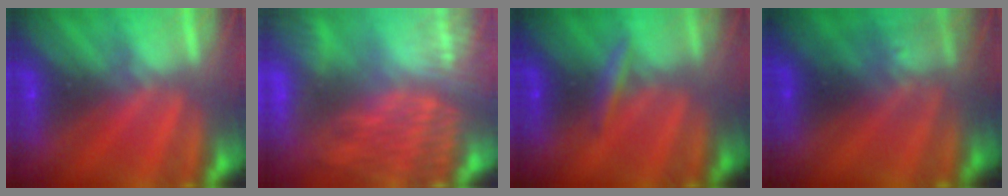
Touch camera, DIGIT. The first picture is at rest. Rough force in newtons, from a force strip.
{"total": 9.6}
{"total": 2.6}
{"total": 2.9}